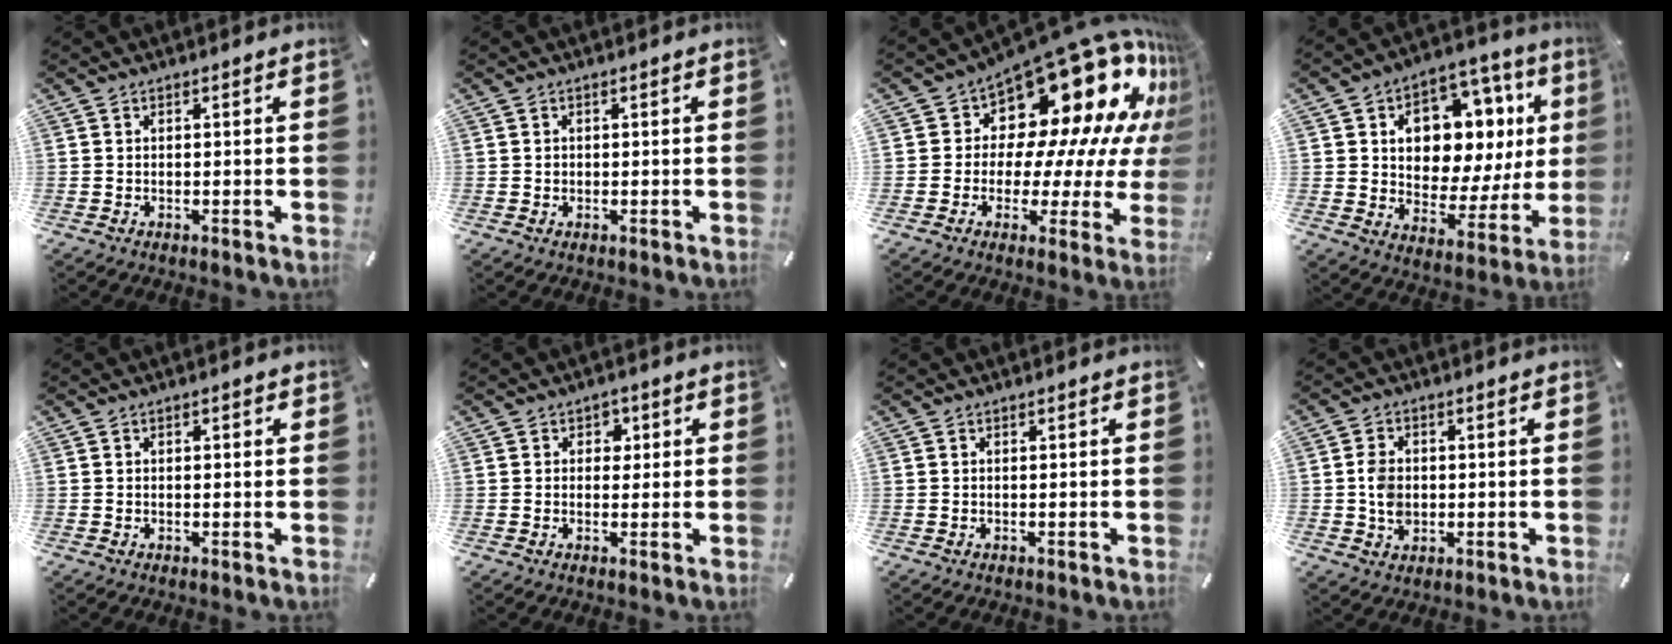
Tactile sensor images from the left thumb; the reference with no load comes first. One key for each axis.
{"total": 0.7, "fx": -0.1, "fy": 0.6, "fz": 0.2, "tx": -0.004, "ty": 0.005, "tz": -0.004}
{"total": 21.5, "fx": 13.2, "fy": 11.9, "fz": 12.2, "tx": -0.162, "ty": -0.120, "tz": 0.237}
{"total": 13.2, "fx": 5.2, "fy": 9.3, "fz": 7.8, "tx": -0.103, "ty": -0.054, "tz": 0.090}
{"total": 0.7, "fx": -0.1, "fy": 0.4, "fz": 0.5, "tx": -0.010, "ty": 0.002, "tz": -0.002}
{"total": 2.5, "fx": 0.1, "fy": 2.3, "fz": 1.0, "tx": -0.007, "ty": 0.001, "tz": -0.006}
{"total": 0.0}
{"total": 5.4, "fx": -0.4, "fy": 4.4, "fz": 3.2, "tx": -0.072, "ty": -0.001, "tz": -0.012}